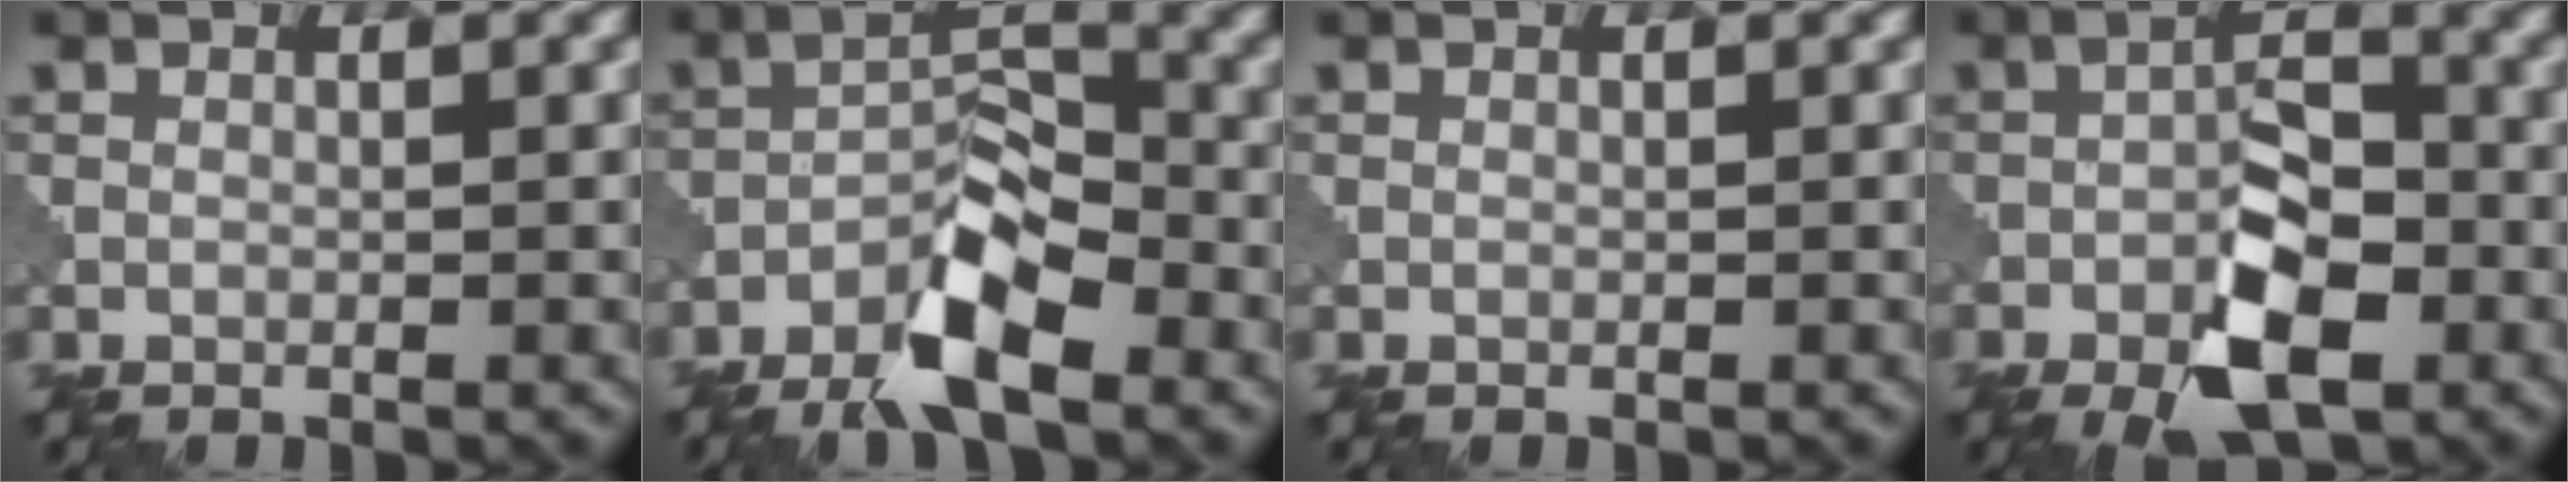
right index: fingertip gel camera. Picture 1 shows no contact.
{"total": 7.1, "force": [-4.5, 2.3, 4.9], "torque": [-0.078, 0.011, -0.087]}
{"total": 0.0}
{"total": 7.7, "force": [-3.7, 3.1, 6.0], "torque": [-0.093, 0.005, -0.070]}